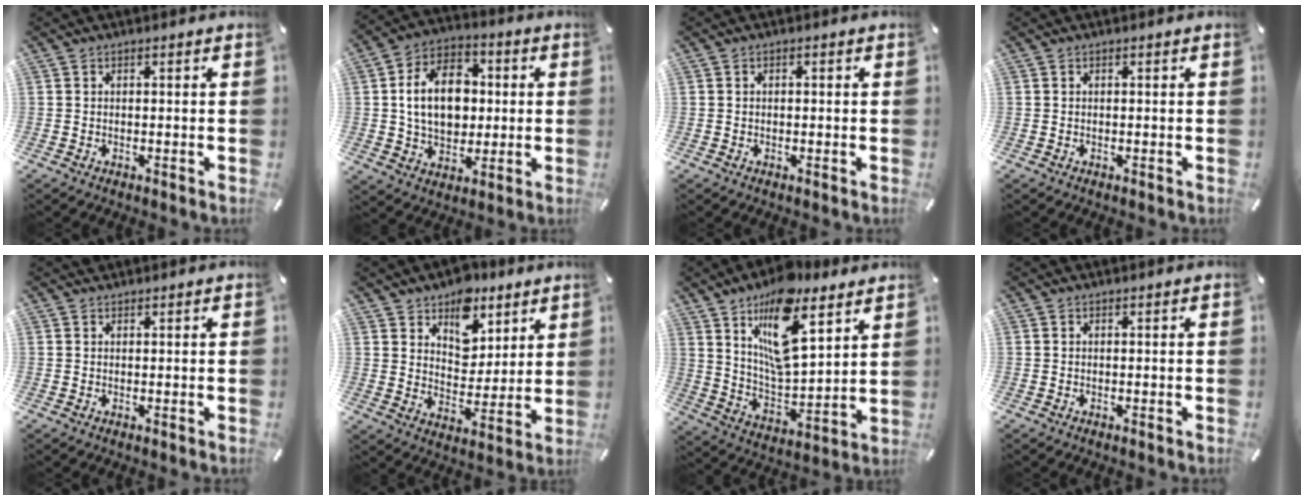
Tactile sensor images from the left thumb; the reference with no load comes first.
{"total": 14.6, "force": [0.8, 11.1, 9.5], "torque": [-0.179, 0.017, 0.013]}
{"total": 0.9, "force": [0.0, 0.7, 0.6], "torque": [-0.012, 0.004, -0.002]}
{"total": 0.0}
{"total": 0.7, "force": [0.5, 0.5, 0.1], "torque": [-0.001, 0.000, 0.010]}
{"total": 10.6, "force": [6.8, 7.7, 2.8], "torque": [-0.043, -0.054, 0.124]}
{"total": 17.6, "force": [11.0, 7.8, 11.3], "torque": [-0.207, -0.050, 0.193]}
{"total": 0.0}